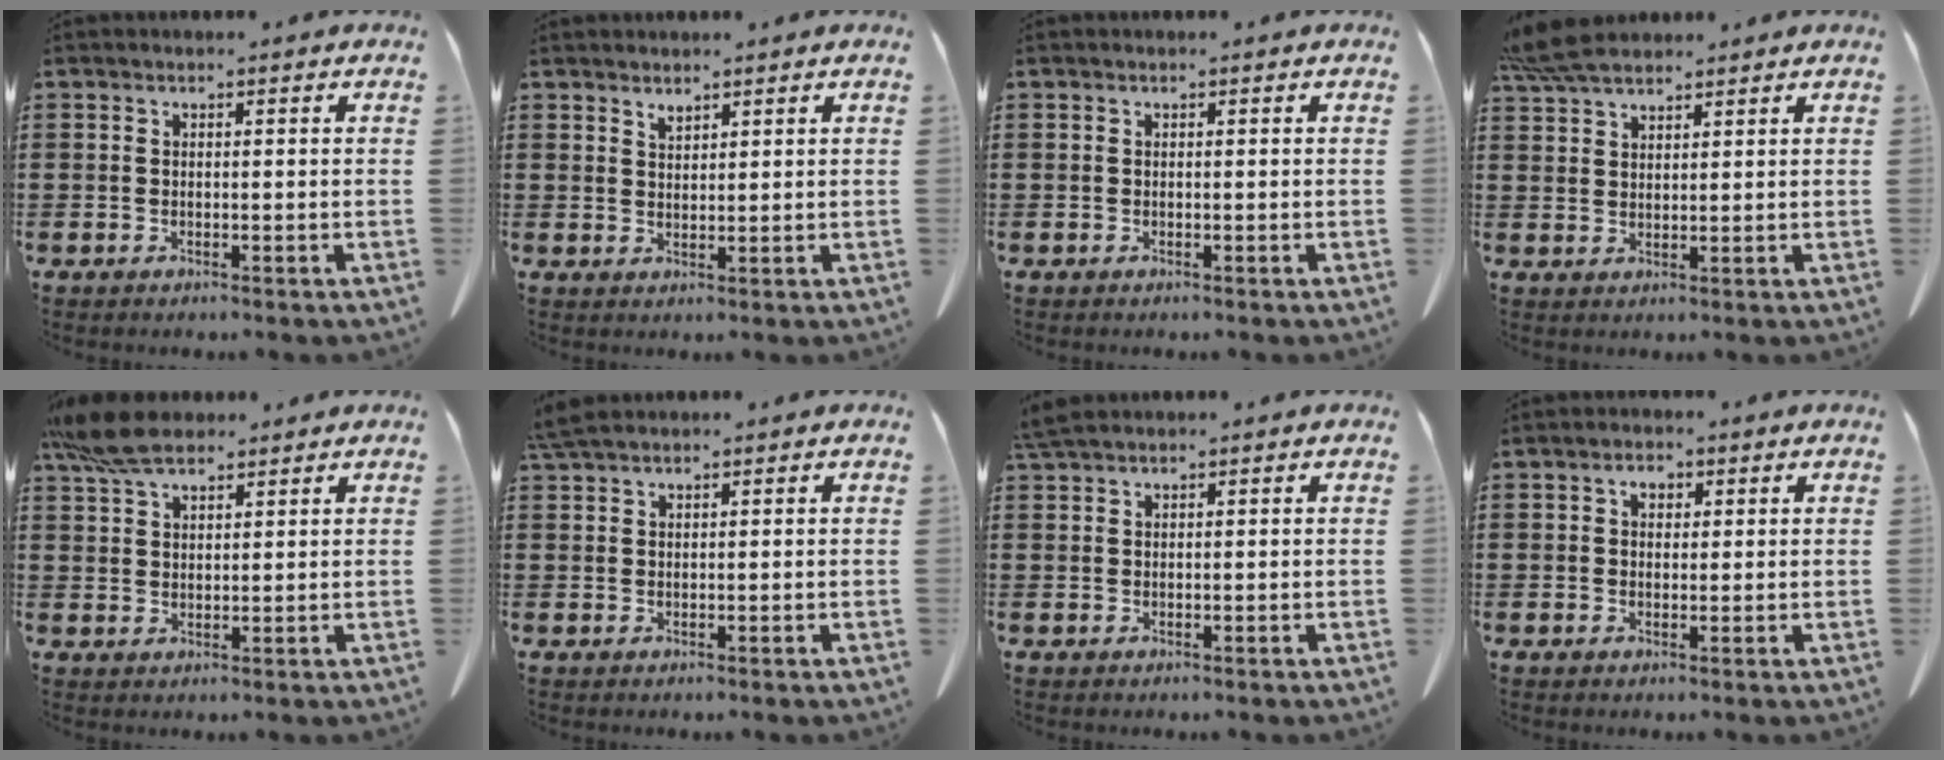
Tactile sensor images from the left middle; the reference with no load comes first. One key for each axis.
{"total": 1.6, "fx": 1.5, "fy": 0.3, "fz": 0.4, "tx": -0.011, "ty": -0.002, "tz": 0.030}
{"total": 0.0}
{"total": 6.0, "fx": 5.1, "fy": 1.4, "fz": 2.8, "tx": -0.070, "ty": -0.007, "tz": 0.099}
{"total": 7.2, "fx": 5.6, "fy": 2.4, "fz": 3.9, "tx": -0.092, "ty": -0.003, "tz": 0.107}
{"total": 2.5, "fx": 2.0, "fy": 0.3, "fz": 1.4, "tx": -0.033, "ty": 0.000, "tz": 0.040}
{"total": 2.2, "fx": 1.8, "fy": 0.2, "fz": 1.2, "tx": -0.028, "ty": -0.001, "tz": 0.037}
{"total": 2.1, "fx": 1.0, "fy": 1.3, "fz": 1.3, "tx": -0.022, "ty": 0.002, "tz": 0.016}